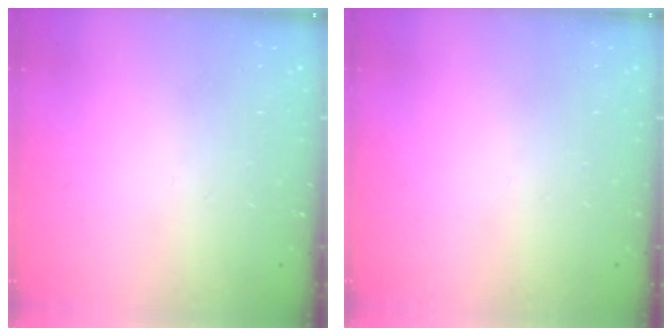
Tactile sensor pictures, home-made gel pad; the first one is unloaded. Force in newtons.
{"total": 0.0}